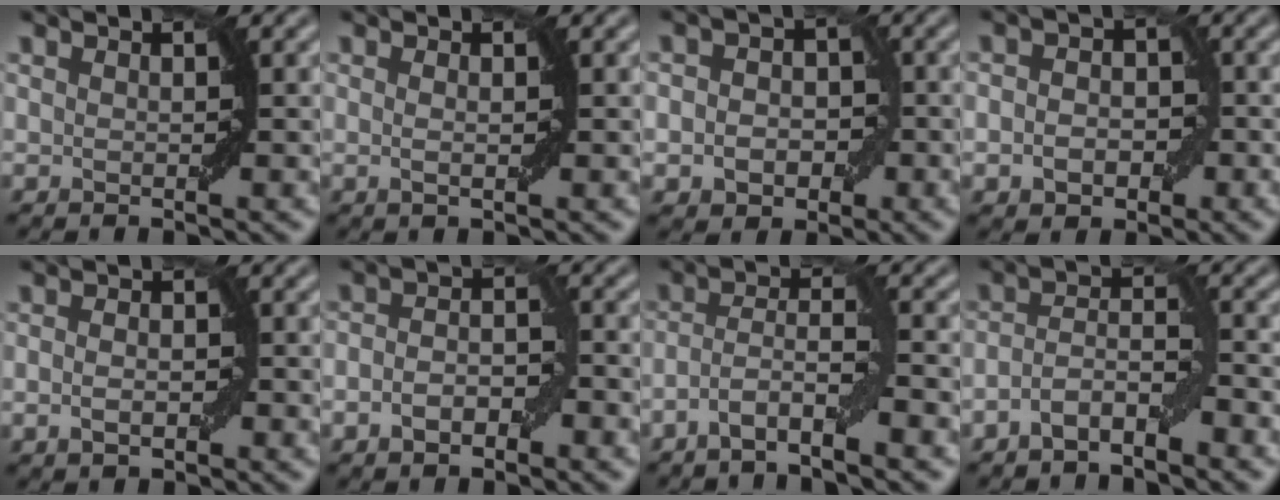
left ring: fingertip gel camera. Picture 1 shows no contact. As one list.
[{"total": 0.9, "force": [0.1, 0.2, 0.9], "torque": [-0.016, 0.001, 0.001]}, {"total": 4.6, "force": [-0.9, 3.8, 2.5], "torque": [-0.006, 0.002, -0.030]}, {"total": 3.5, "force": [-0.8, 2.6, 2.1], "torque": [-0.014, -0.003, -0.019]}, {"total": 2.0, "force": [-0.5, 1.1, 1.6], "torque": [-0.025, 0.000, -0.008]}, {"total": 3.4, "force": [-1.4, 1.7, 2.6], "torque": [-0.044, 0.002, -0.027]}, {"total": 3.8, "force": [-2.3, 0.4, 3.0], "torque": [-0.056, 0.007, -0.053]}, {"total": 3.4, "force": [-2.4, 1.1, 2.1], "torque": [-0.041, 0.011, -0.050]}]